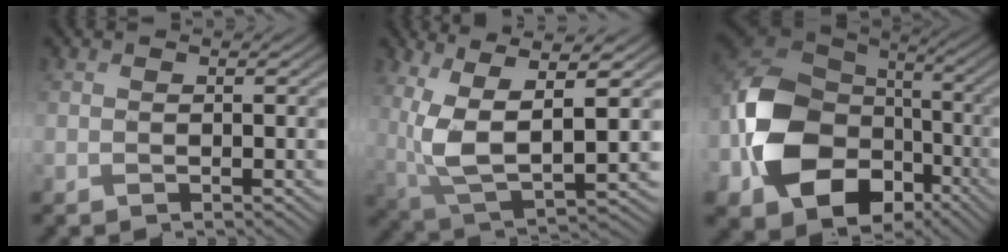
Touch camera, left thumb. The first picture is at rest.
{"total": 9.8, "force": [1.8, 3.8, 8.8], "torque": [-0.205, -0.009, 0.040]}
{"total": 16.6, "force": [-4.9, 12.3, 10.1], "torque": [-0.228, -0.037, -0.090]}